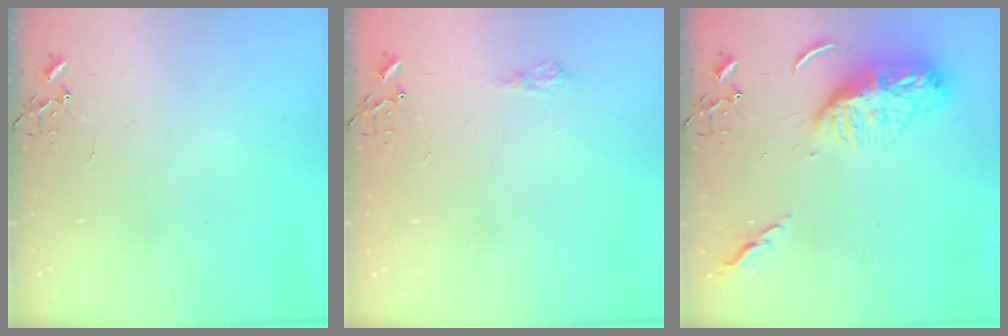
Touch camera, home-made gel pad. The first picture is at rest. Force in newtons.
{"total": 5.8, "press": 5.8, "slide": 0.7}
{"total": 13.3, "press": 13.2, "slide": 1.3}